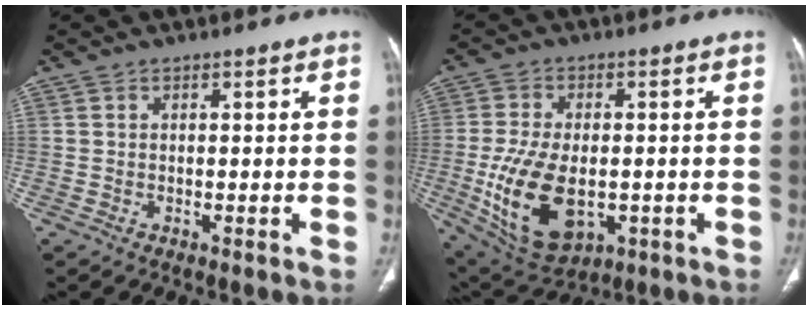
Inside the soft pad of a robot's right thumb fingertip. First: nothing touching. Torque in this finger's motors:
{"motor_torque": [0.57, -0.02, 1.40, -0.06, 0.45]}